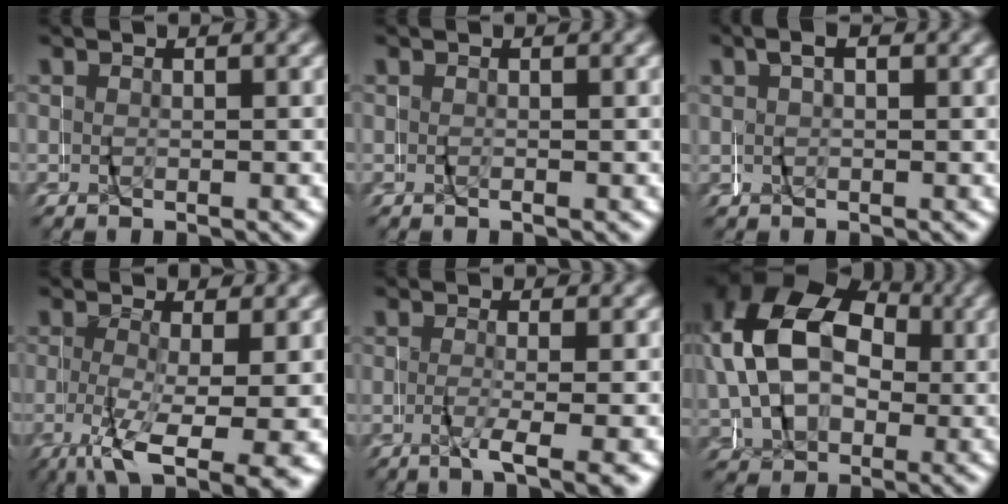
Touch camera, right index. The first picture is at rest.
{"total": 0.0}
{"total": 1.5, "force": [0.6, 1.1, 0.7], "torque": [-0.016, 0.004, 0.009]}
{"total": 9.2, "force": [-6.0, 2.9, 6.3], "torque": [-0.114, -0.033, -0.078]}
{"total": 3.2, "force": [-1.6, 0.0, 2.7], "torque": [-0.045, -0.015, -0.021]}
{"total": 14.6, "force": [4.2, 11.1, 8.5], "torque": [-0.178, 0.018, 0.052]}